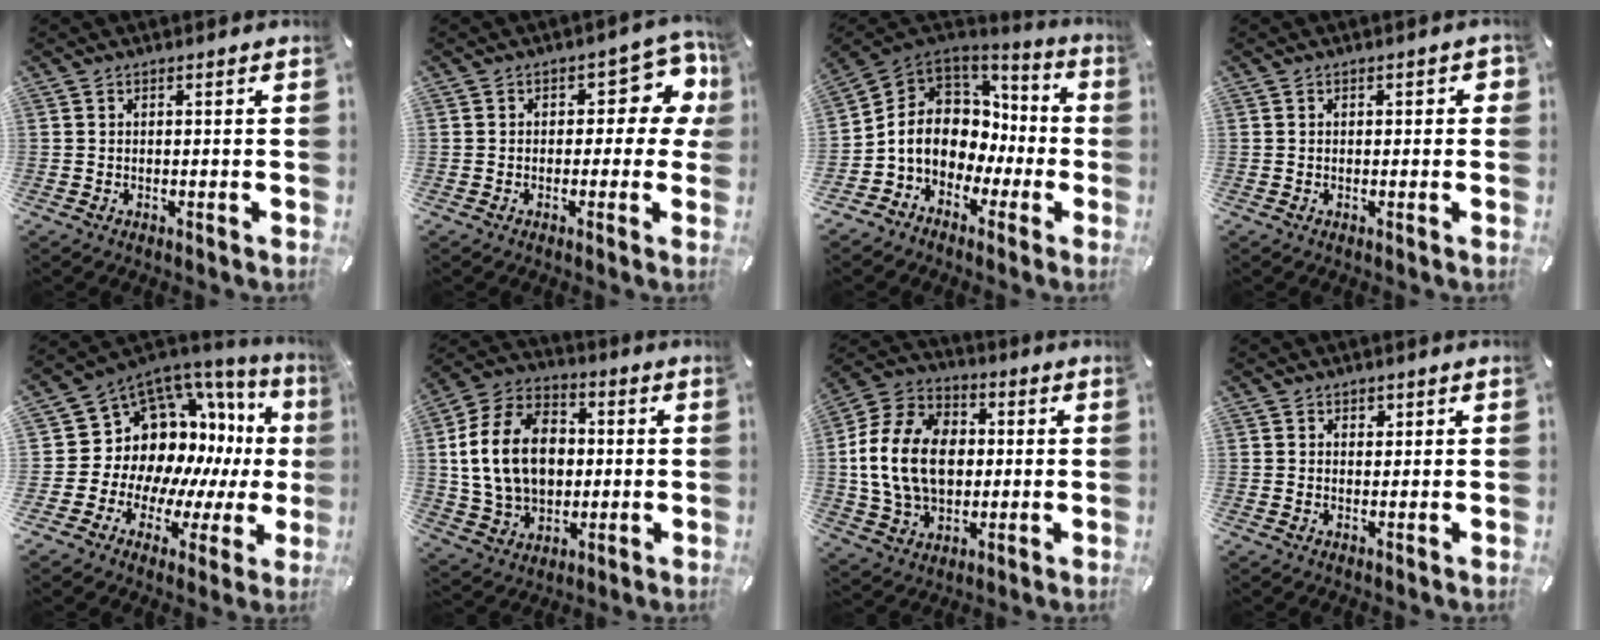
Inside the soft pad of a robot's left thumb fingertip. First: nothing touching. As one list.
[{"total": 10.7, "force": [3.5, 5.6, 8.4], "torque": [-0.094, -0.024, 0.058]}, {"total": 11.2, "force": [-1.5, 9.9, 5.1], "torque": [-0.134, -0.009, -0.025]}, {"total": 1.3, "force": [-0.1, 0.9, 1.0], "torque": [-0.010, 0.003, -0.006]}, {"total": 14.8, "force": [4.7, 12.5, 6.3], "torque": [-0.088, -0.087, 0.108]}, {"total": 18.4, "force": [0.8, 14.4, 11.5], "torque": [-0.247, 0.011, 0.012]}, {"total": 17.7, "force": [0.1, 13.5, 11.4], "torque": [-0.252, 0.015, -0.001]}, {"total": 1.5, "force": [0.9, 1.2, 0.3], "torque": [0.010, -0.003, 0.012]}]